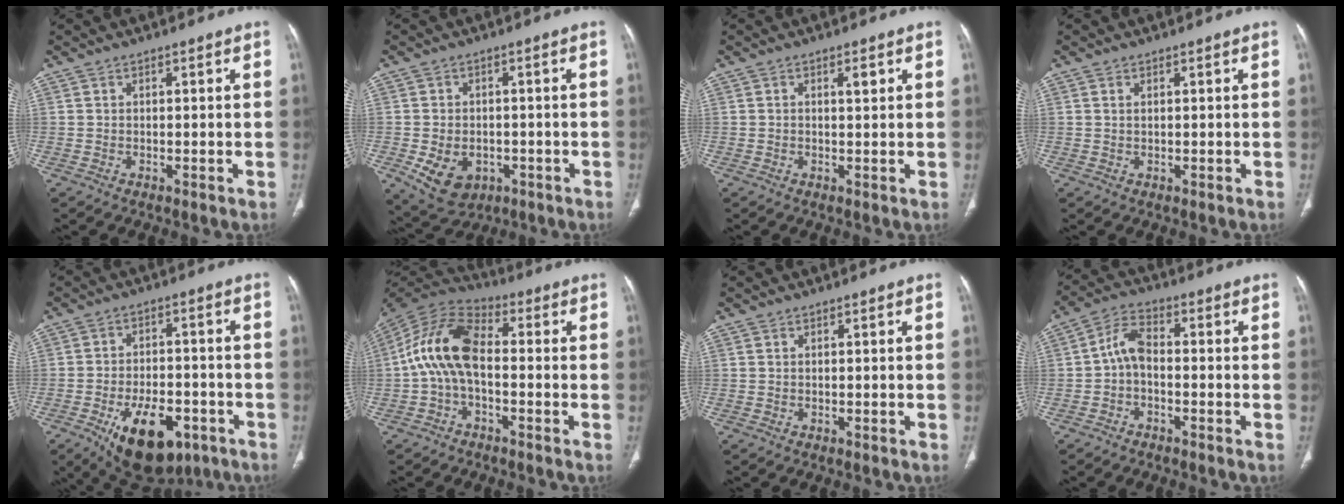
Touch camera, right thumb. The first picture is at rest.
{"total": 8.9, "force": [-3.0, 6.7, 5.1], "torque": [-0.080, 0.012, -0.029]}
{"total": 1.3, "force": [0.6, 0.3, 1.1], "torque": [-0.017, -0.001, 0.010]}
{"total": 0.7, "force": [0.3, 0.2, 0.5], "torque": [-0.016, 0.003, 0.008]}
{"total": 15.5, "force": [-7.5, 8.3, 10.7], "torque": [-0.141, 0.023, -0.099]}
{"total": 12.5, "force": [-0.8, 6.9, 10.4], "torque": [-0.198, 0.036, -0.029]}
{"total": 0.0}
{"total": 5.3, "force": [-1.0, 3.0, 4.3], "torque": [-0.081, 0.024, -0.029]}